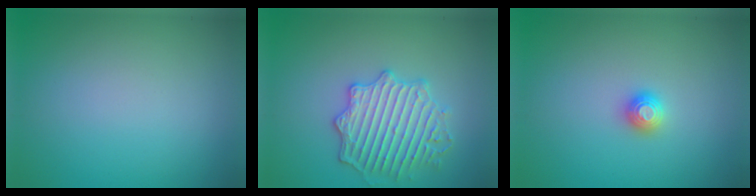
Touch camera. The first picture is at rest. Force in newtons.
{"total": 4.1, "press": 4.0, "slide": 0.5}
{"total": 1.1, "press": 1.1, "slide": 0.1}